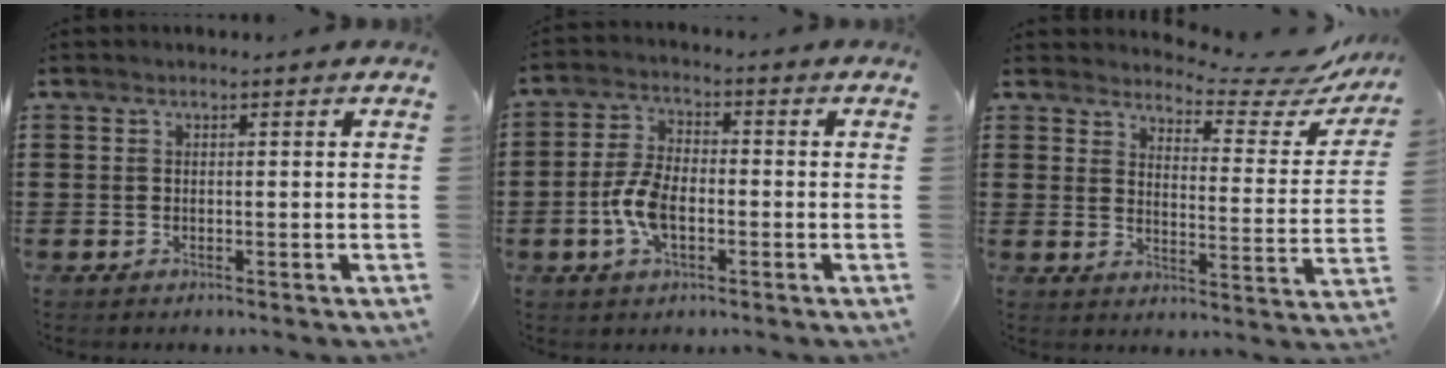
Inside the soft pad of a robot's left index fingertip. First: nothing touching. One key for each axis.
{"total": 6.6, "fx": -1.7, "fy": 3.4, "fz": 5.5, "tx": -0.128, "ty": 0.000, "tz": -0.037}
{"total": 5.5, "fx": 5.2, "fy": 1.0, "fz": 1.6, "tx": -0.037, "ty": -0.046, "tz": 0.085}